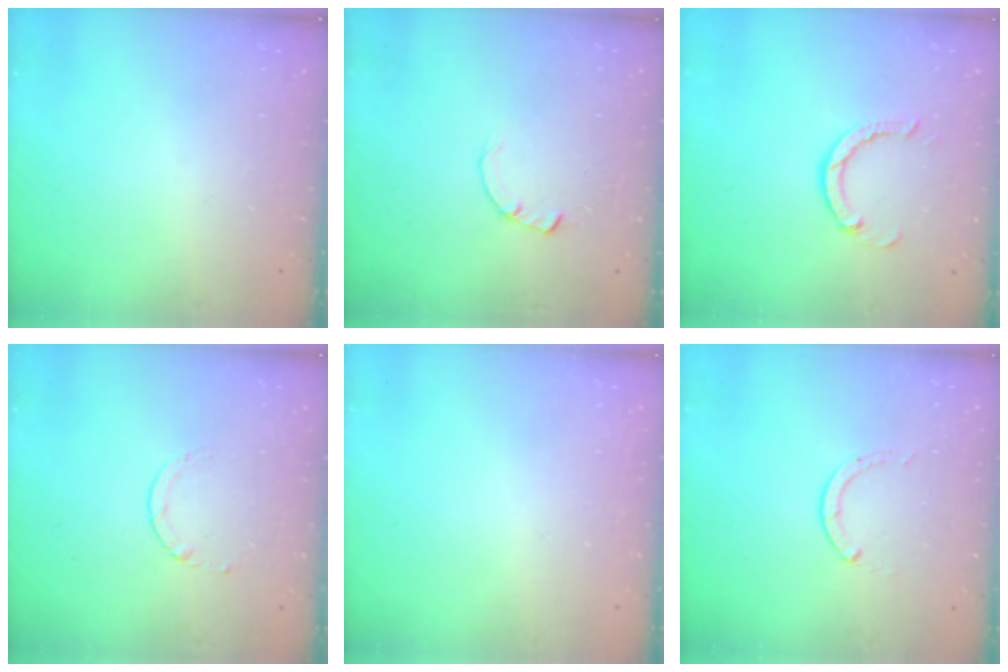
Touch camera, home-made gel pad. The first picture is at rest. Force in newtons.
{"total": 1.8, "press": 1.7, "slide": 0.3}
{"total": 3.6, "press": 3.6, "slide": 0.2}
{"total": 1.7, "press": 1.7, "slide": 0.2}
{"total": 2.6, "press": 2.6, "slide": 0.2}
{"total": 0.0}